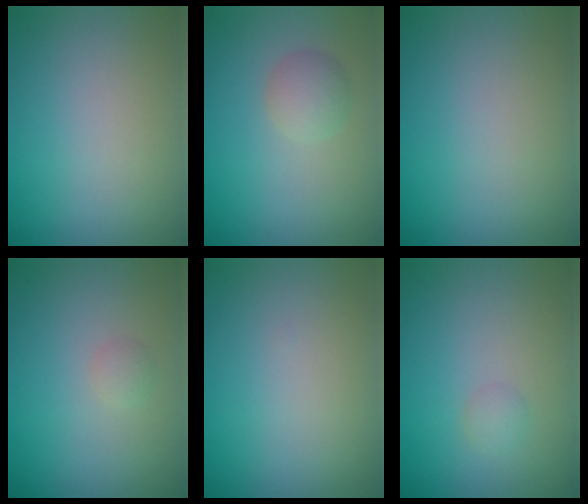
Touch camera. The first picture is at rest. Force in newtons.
{"total": 2.0, "press": 2.0, "slide": 0.0}
{"total": 0.0}
{"total": 0.8, "press": 0.8, "slide": 0.0}
{"total": 0.0}
{"total": 0.8, "press": 0.8, "slide": 0.1}